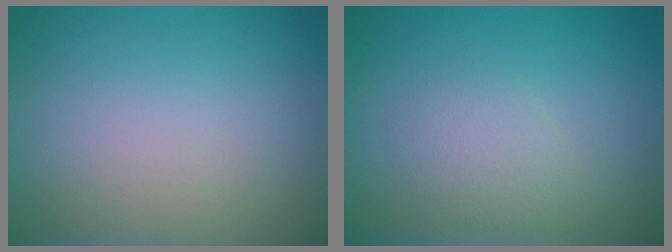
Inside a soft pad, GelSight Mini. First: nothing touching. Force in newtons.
{"total": 1.7, "press": 1.7, "slide": 0.0}